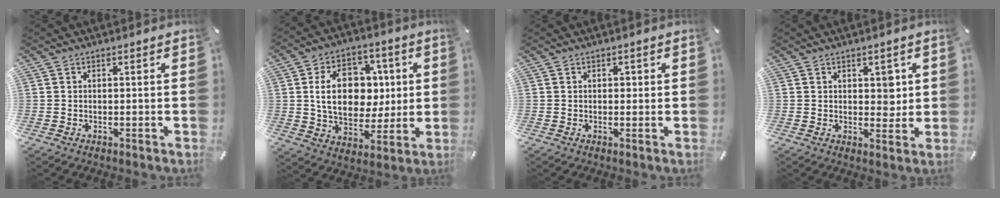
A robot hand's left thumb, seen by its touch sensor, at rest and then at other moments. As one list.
[{"total": 15.6, "force": [2.0, 11.9, 9.9], "torque": [-0.161, 0.007, 0.039]}, {"total": 0.9, "force": [0.1, 0.8, 0.4], "torque": [0.000, 0.001, -0.001]}, {"total": 4.1, "force": [1.5, 3.1, 2.3], "torque": [-0.009, -0.008, 0.018]}]